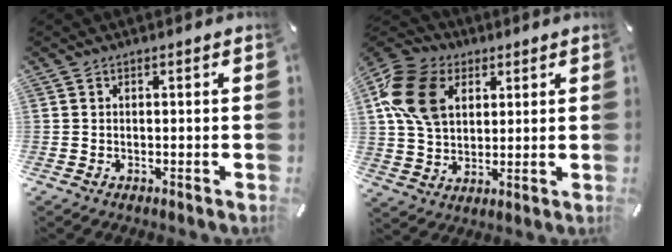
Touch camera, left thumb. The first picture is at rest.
{"total": 16.3, "force": [5.1, 12.1, 9.7], "torque": [-0.231, 0.009, 0.093]}